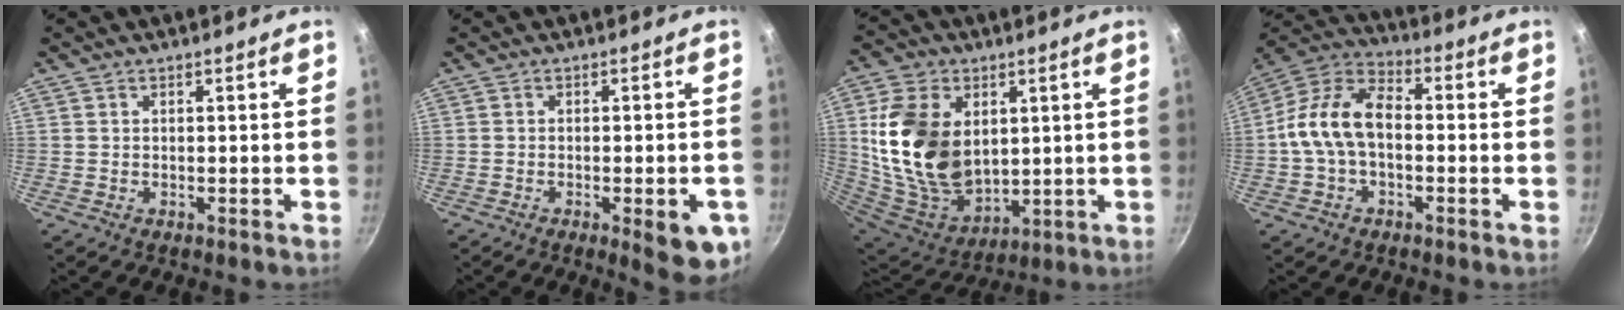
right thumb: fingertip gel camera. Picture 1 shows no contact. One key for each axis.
{"total": 8.8, "fx": -3.3, "fy": 2.6, "fz": 7.8, "tx": -0.071, "ty": 0.010, "tz": -0.036}
{"total": 20.7, "fx": 4.0, "fy": 14.1, "fz": 14.7, "tx": -0.258, "ty": -0.031, "tz": 0.091}
{"total": 12.4, "fx": -1.1, "fy": 7.8, "fz": 9.5, "tx": -0.159, "ty": 0.045, "tz": -0.040}